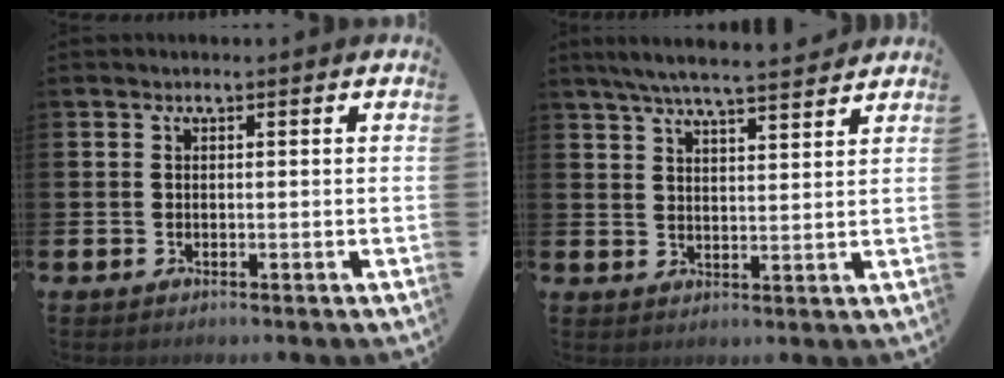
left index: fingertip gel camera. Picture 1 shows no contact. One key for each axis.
{"total": 5.7, "fx": 5.4, "fy": 0.1, "fz": 1.9, "tx": -0.054, "ty": -0.026, "tz": 0.095}